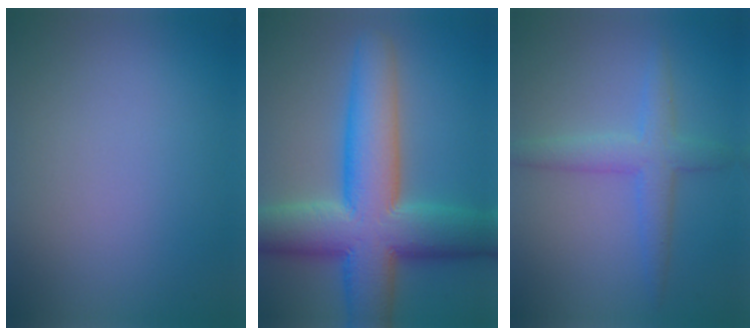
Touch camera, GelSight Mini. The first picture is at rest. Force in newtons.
{"total": 12.7, "press": 12.7, "slide": 0.5}
{"total": 3.4, "press": 3.4, "slide": 0.0}